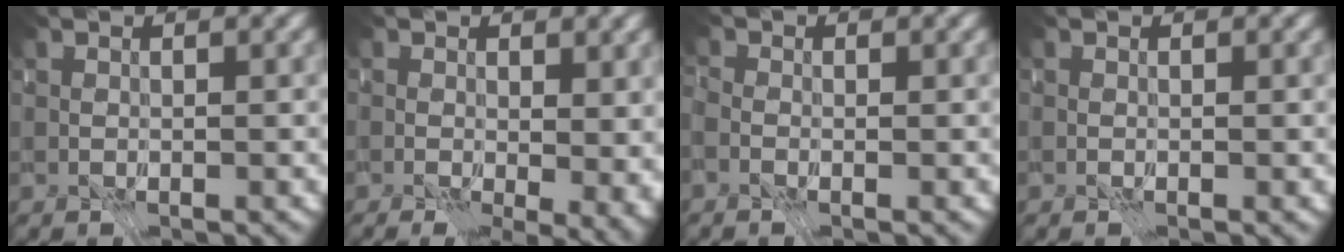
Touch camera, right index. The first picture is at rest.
{"total": 5.6, "force": [0.1, 3.4, 4.5], "torque": [-0.052, -0.029, 0.027]}
{"total": 1.2, "force": [-0.7, 0.7, 0.5], "torque": [0.010, 0.001, -0.046]}
{"total": 0.0}